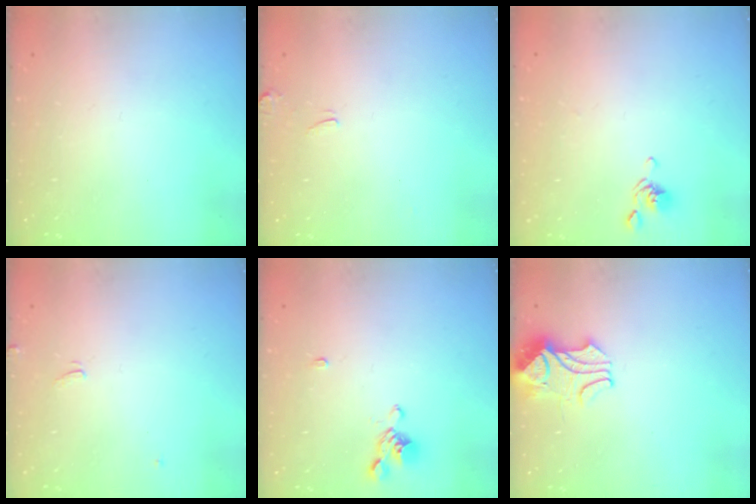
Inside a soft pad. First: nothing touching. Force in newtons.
{"total": 2.6, "press": 2.5, "slide": 0.2}
{"total": 2.6, "press": 2.5, "slide": 0.4}
{"total": 2.5, "press": 2.5, "slide": 0.4}
{"total": 1.7, "press": 1.5, "slide": 0.9}
{"total": 2.3, "press": 2.1, "slide": 0.8}